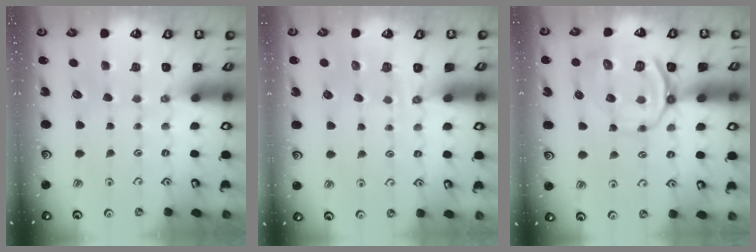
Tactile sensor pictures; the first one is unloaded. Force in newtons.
{"total": 2.1, "press": 1.0, "slide": 1.9}
{"total": 11.5, "press": 11.2, "slide": 2.6}